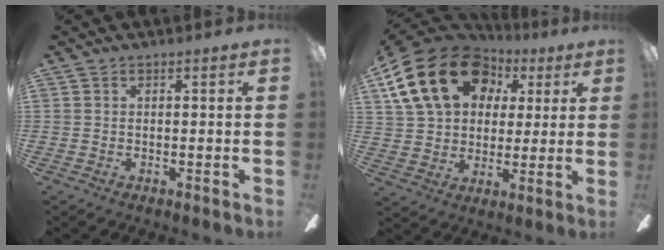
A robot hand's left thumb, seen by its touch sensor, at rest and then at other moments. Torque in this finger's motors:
{"motor_torque": [1.89, 2.75, 1.28, -1.49, 0.50]}